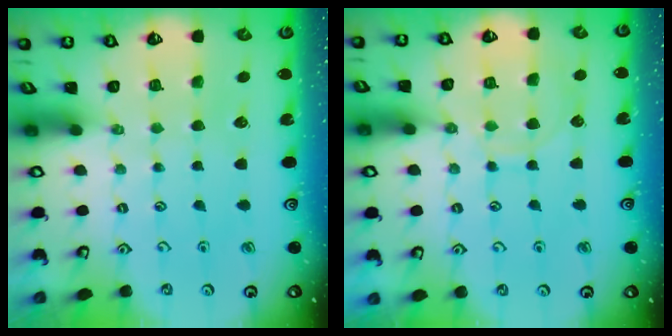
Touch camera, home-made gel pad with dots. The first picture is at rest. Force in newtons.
{"total": 9.0, "press": 9.0, "slide": 0.7}